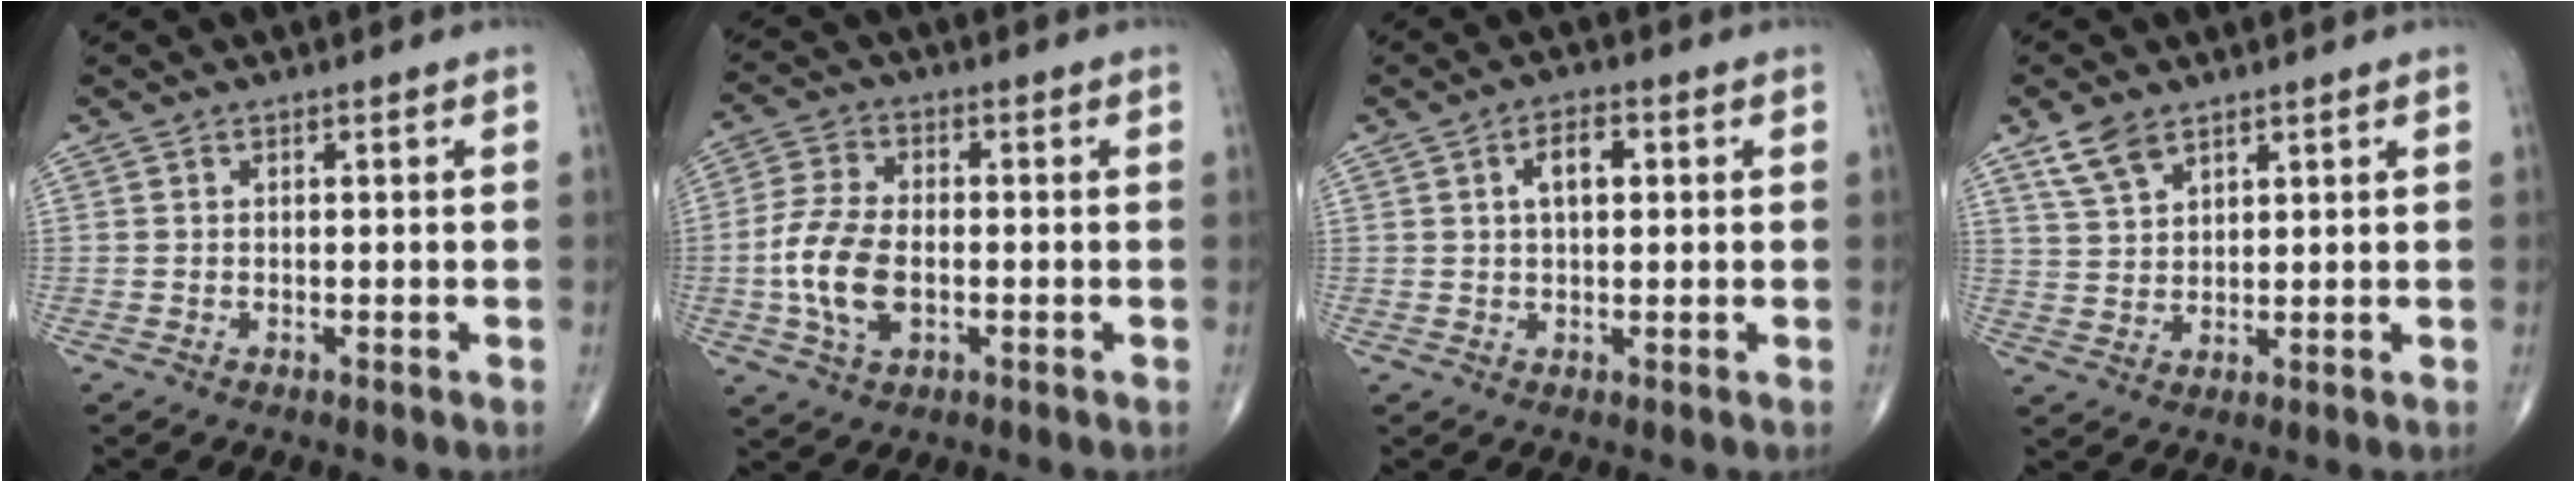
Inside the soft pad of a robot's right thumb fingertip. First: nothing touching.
{"total": 10.2, "force": [-1.9, 5.8, 8.2], "torque": [-0.174, 0.008, -0.039]}
{"total": 4.7, "force": [1.2, 2.4, 3.9], "torque": [-0.061, 0.006, 0.017]}
{"total": 5.5, "force": [3.7, 2.8, 3.0], "torque": [-0.050, -0.013, 0.078]}